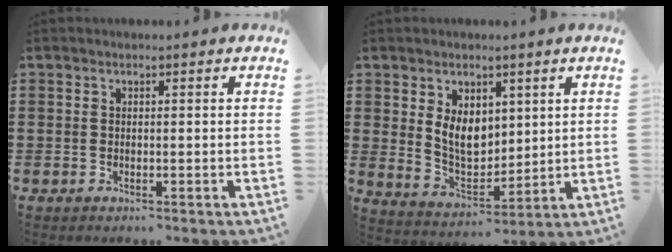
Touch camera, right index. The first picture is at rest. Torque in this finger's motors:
{"motor_torque": [0.88, -0.06, 0.26, 0.13]}